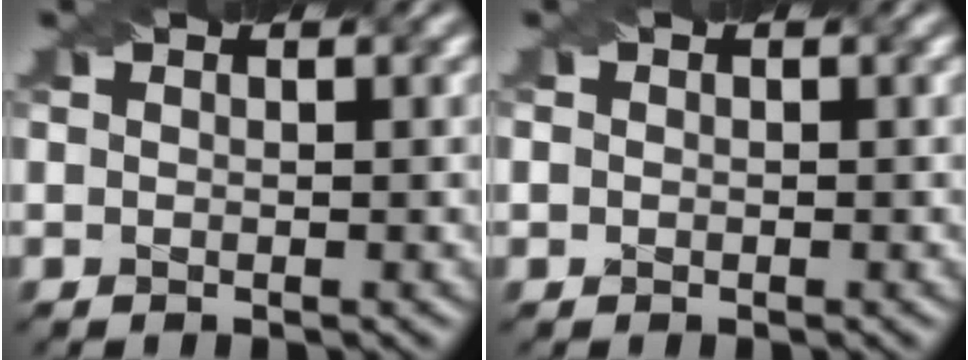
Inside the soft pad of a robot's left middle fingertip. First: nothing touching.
{"total": 0.9, "force": [0.1, 0.8, 0.4], "torque": [-0.004, 0.001, -0.001]}